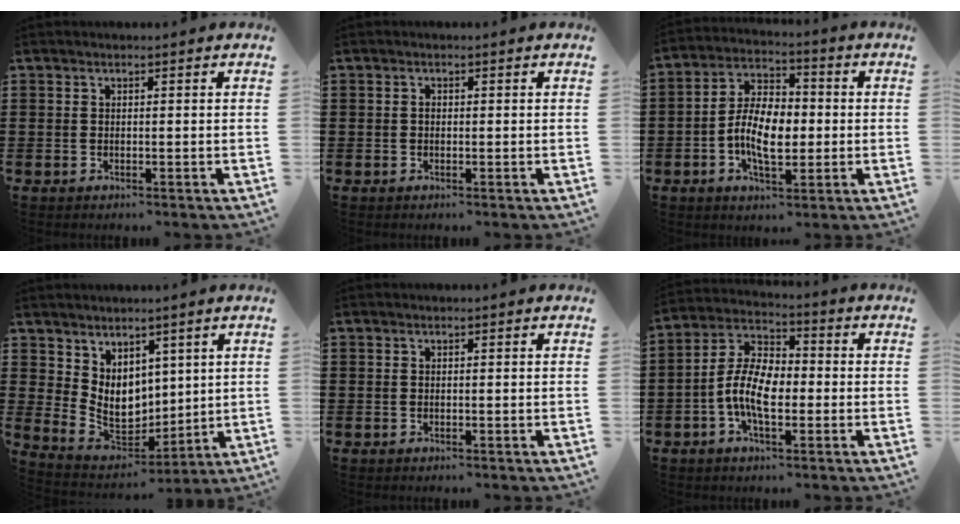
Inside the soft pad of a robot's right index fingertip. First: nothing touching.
{"total": 0.7, "force": [-0.1, 0.5, 0.5], "torque": [-0.012, 0.000, -0.002]}
{"total": 8.8, "force": [-1.4, 4.7, 7.3], "torque": [-0.156, 0.009, -0.031]}
{"total": 7.0, "force": [2.8, 5.5, 3.2], "torque": [-0.072, -0.013, 0.058]}
{"total": 0.0}
{"total": 8.6, "force": [-2.1, 4.3, 7.1], "torque": [-0.172, -0.003, -0.047]}